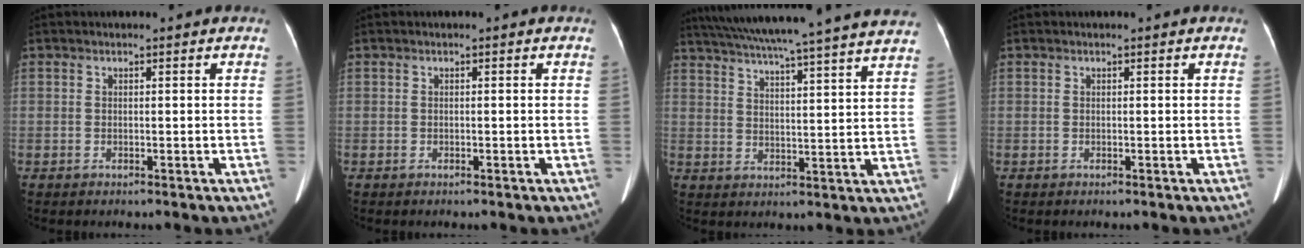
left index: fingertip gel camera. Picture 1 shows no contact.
{"total": 0.0}
{"total": 28.3, "force": [25.4, -0.2, 12.5], "torque": [-0.210, -0.016, 0.328]}
{"total": 0.0}